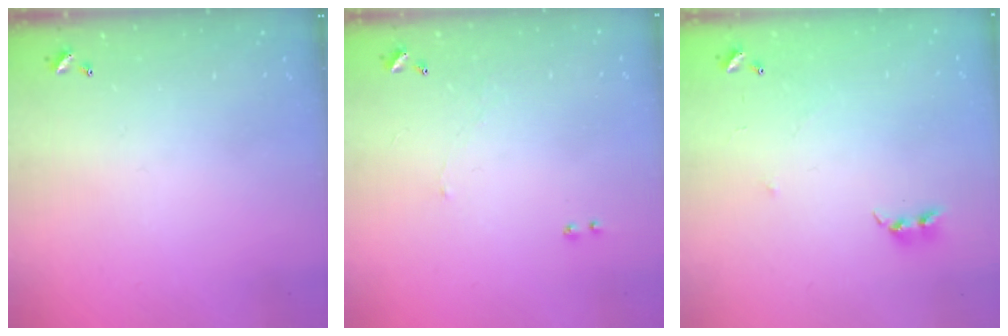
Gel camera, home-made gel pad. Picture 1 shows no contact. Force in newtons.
{"total": 1.2, "press": 1.0, "slide": 0.6}
{"total": 5.1, "press": 5.0, "slide": 1.0}